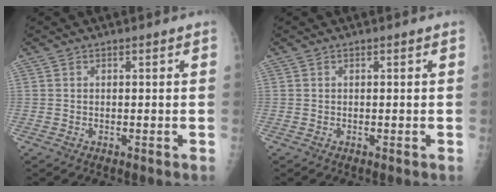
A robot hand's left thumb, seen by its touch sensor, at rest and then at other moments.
{"total": 0.0}